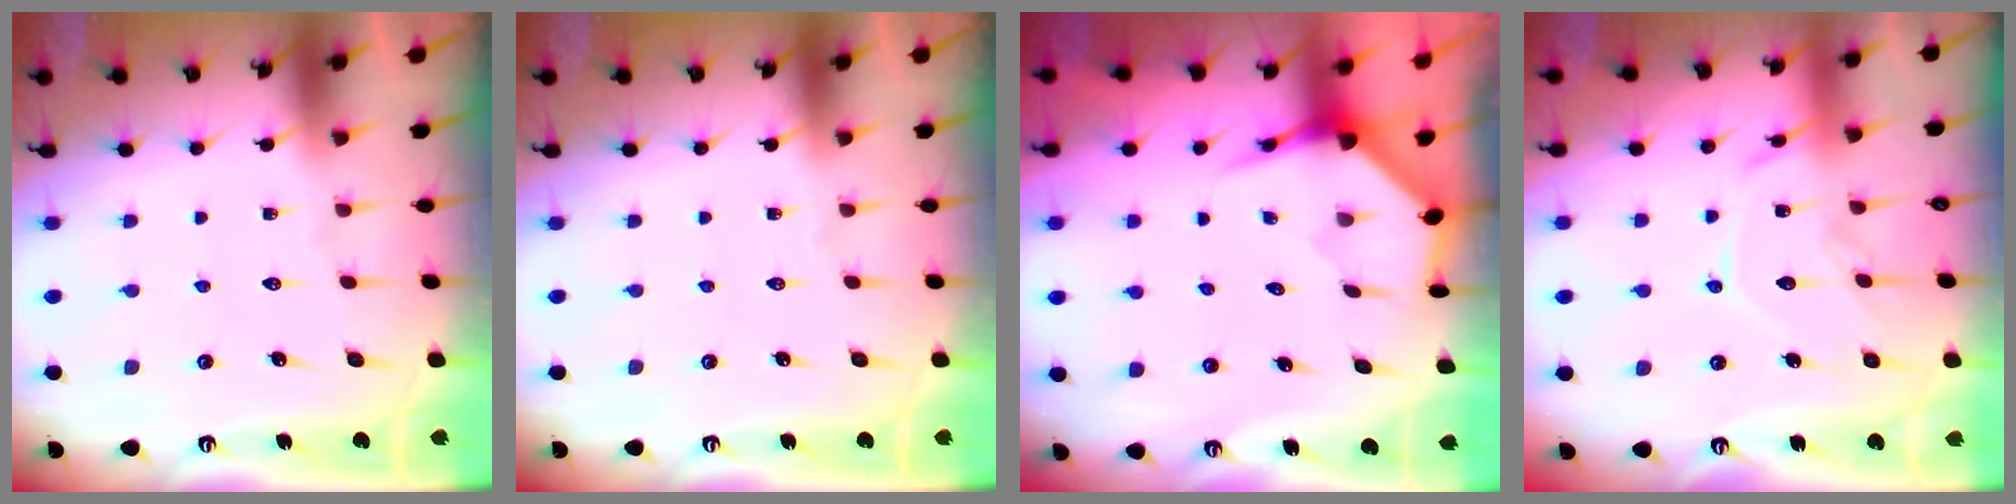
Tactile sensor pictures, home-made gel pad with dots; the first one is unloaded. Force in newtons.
{"total": 0.0}
{"total": 4.0, "press": 3.9, "slide": 0.4}
{"total": 11.4, "press": 11.4, "slide": 0.5}